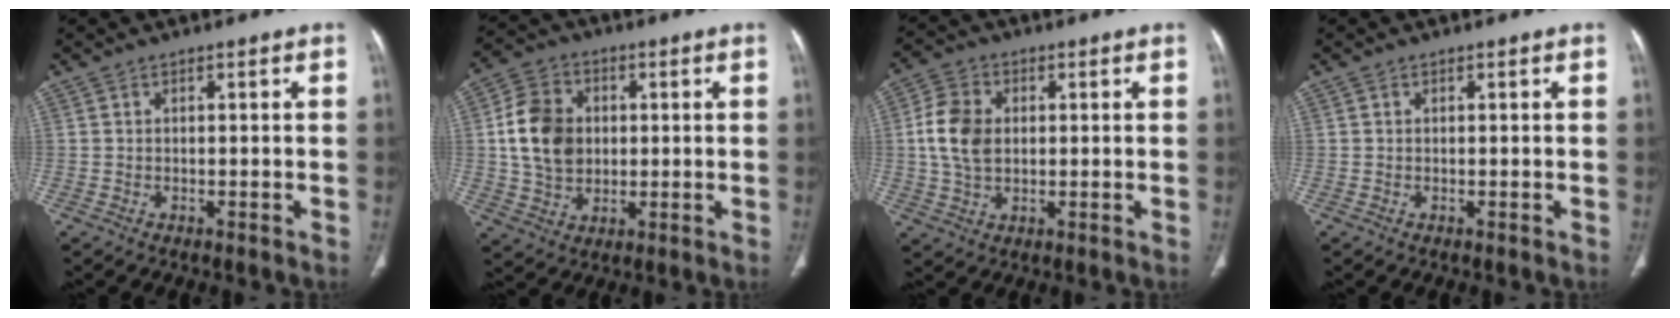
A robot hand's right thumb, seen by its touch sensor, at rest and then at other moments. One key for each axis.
{"total": 11.9, "fx": 1.1, "fy": 9.4, "fz": 7.3, "tx": -0.115, "ty": 0.005, "tz": 0.021}
{"total": 8.7, "fx": 0.8, "fy": 6.2, "fz": 6.0, "tx": -0.115, "ty": 0.006, "tz": 0.016}
{"total": 0.0}